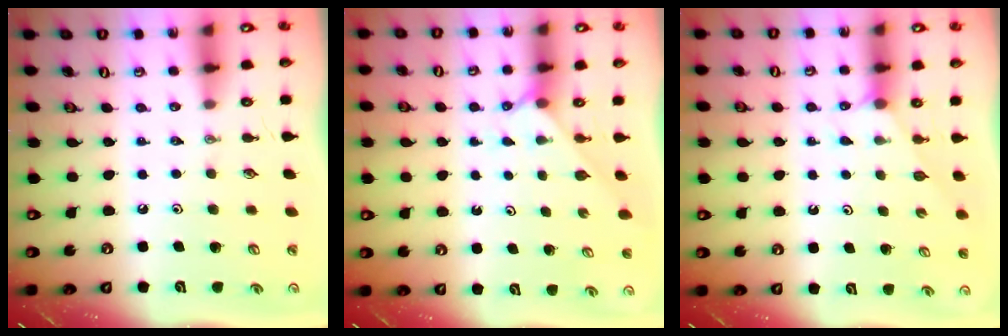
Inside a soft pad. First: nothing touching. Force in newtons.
{"total": 2.9, "press": 2.8, "slide": 0.3}
{"total": 2.5, "press": 2.5, "slide": 0.4}